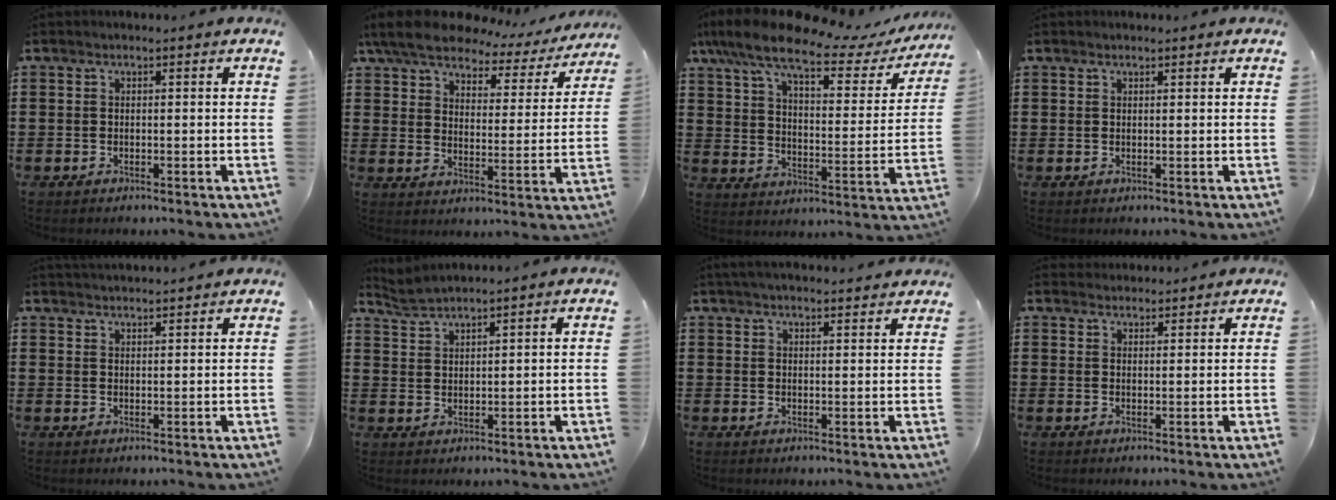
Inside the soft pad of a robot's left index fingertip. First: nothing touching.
{"total": 6.7, "force": [5.8, 1.8, 2.7], "torque": [-0.081, -0.024, 0.099]}
{"total": 11.2, "force": [8.4, 2.6, 6.9], "torque": [-0.148, -0.043, 0.137]}
{"total": 0.8, "force": [0.7, 0.1, 0.3], "torque": [-0.006, -0.001, 0.014]}
{"total": 2.0, "force": [2.0, -0.1, 0.1], "torque": [-0.006, -0.001, 0.039]}
{"total": 2.2, "force": [2.2, 0.1, 0.5], "torque": [-0.018, -0.002, 0.043]}
{"total": 2.7, "force": [2.7, 0.1, 0.7], "torque": [-0.020, -0.001, 0.050]}
{"total": 1.9, "force": [1.9, 0.4, -0.1], "torque": [-0.002, 0.000, 0.037]}